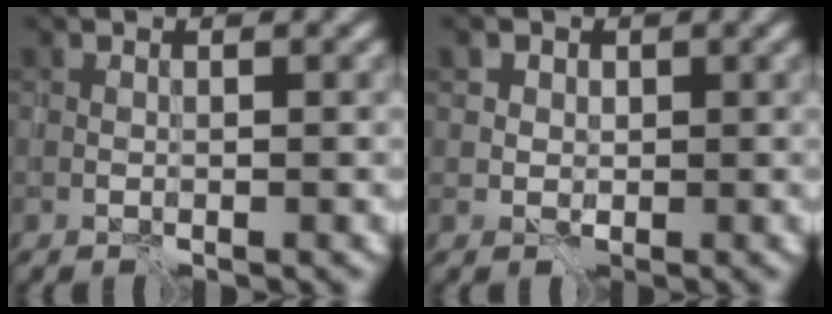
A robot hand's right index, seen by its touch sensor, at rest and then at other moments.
{"total": 2.3, "force": [1.0, 1.9, 0.7], "torque": [-0.009, 0.008, 0.020]}